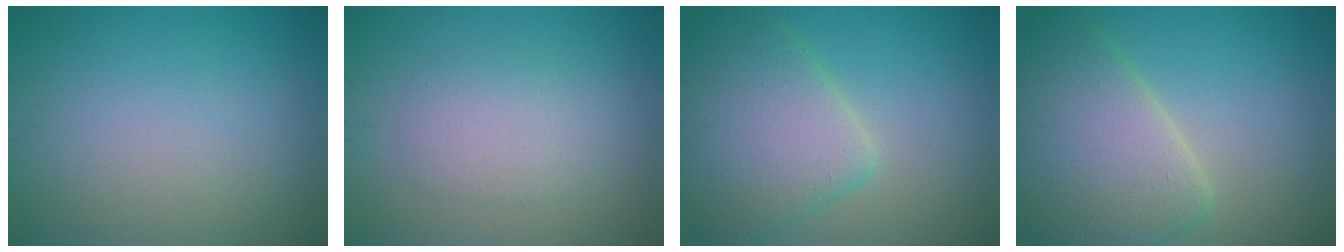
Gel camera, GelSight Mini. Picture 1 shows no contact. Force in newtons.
{"total": 2.8, "press": 2.8, "slide": 0.2}
{"total": 7.1, "press": 7.1, "slide": 0.3}
{"total": 7.6, "press": 7.6, "slide": 0.8}